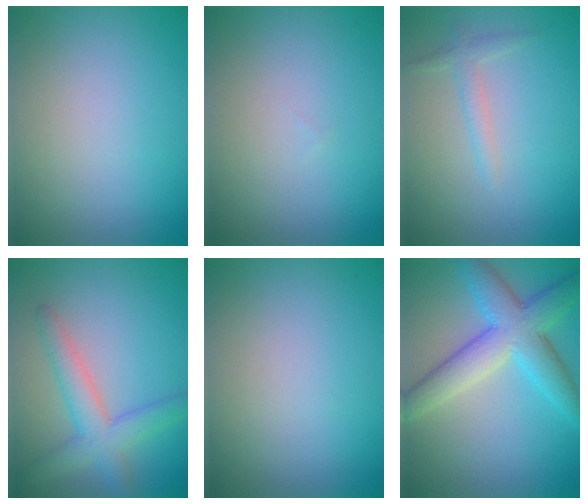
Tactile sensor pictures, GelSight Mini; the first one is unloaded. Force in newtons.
{"total": 0.0}
{"total": 1.5, "press": 1.5, "slide": 0.1}
{"total": 4.5, "press": 4.5, "slide": 0.2}
{"total": 0.0}
{"total": 7.1, "press": 7.1, "slide": 0.3}